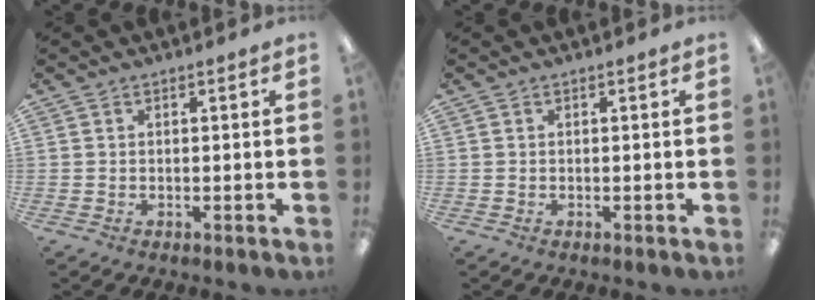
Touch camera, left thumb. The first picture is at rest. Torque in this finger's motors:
{"motor_torque": [0.01, 0.00, 0.00, 0.00, 0.00]}